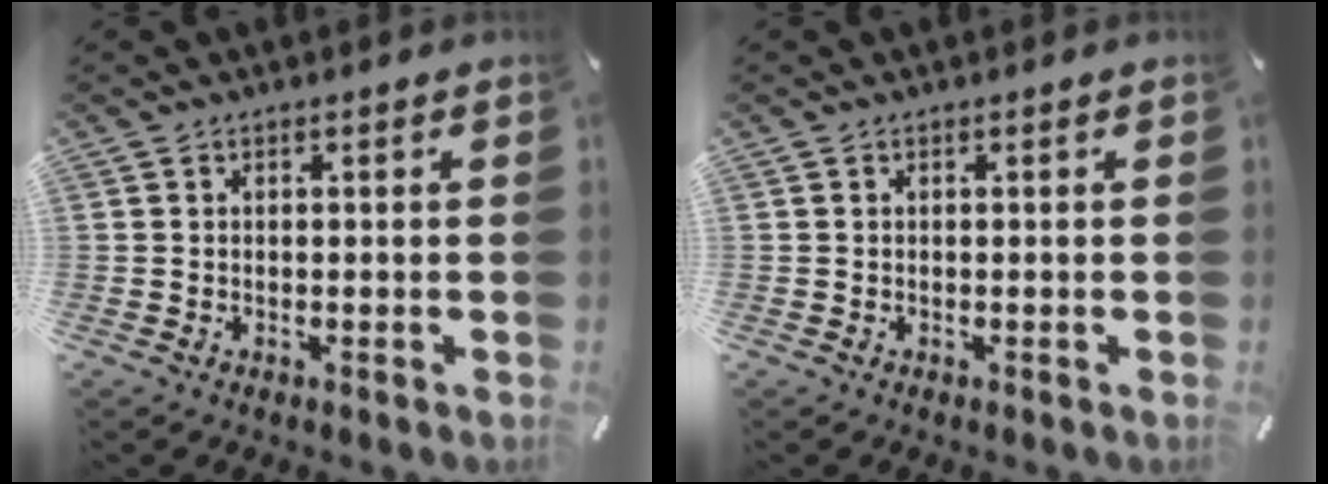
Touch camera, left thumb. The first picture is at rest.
{"total": 0.0}